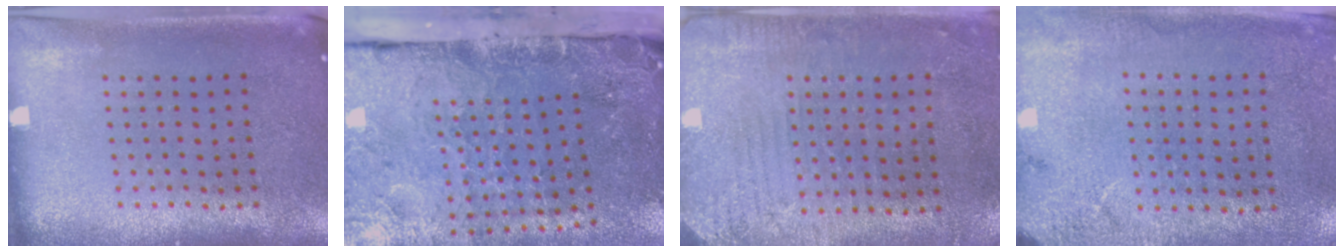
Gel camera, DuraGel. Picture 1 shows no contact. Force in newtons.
{"total": 4.8, "press": 3.7, "slide": 3.1}
{"total": 2.8, "press": 2.4, "slide": 1.5}
{"total": 2.6, "press": 2.1, "slide": 1.5}